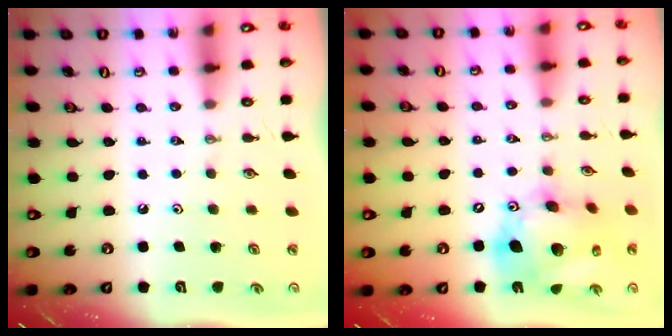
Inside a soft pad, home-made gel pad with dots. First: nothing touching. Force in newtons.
{"total": 19.3, "press": 19.0, "slide": 3.2}